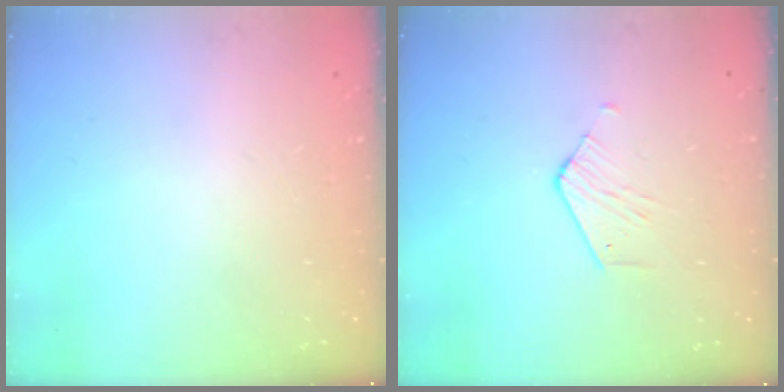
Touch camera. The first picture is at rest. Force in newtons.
{"total": 2.6, "press": 2.6, "slide": 0.2}